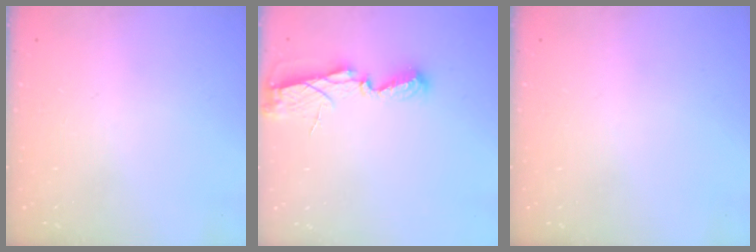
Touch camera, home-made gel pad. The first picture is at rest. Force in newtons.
{"total": 6.3, "press": 6.2, "slide": 0.4}
{"total": 0.0}